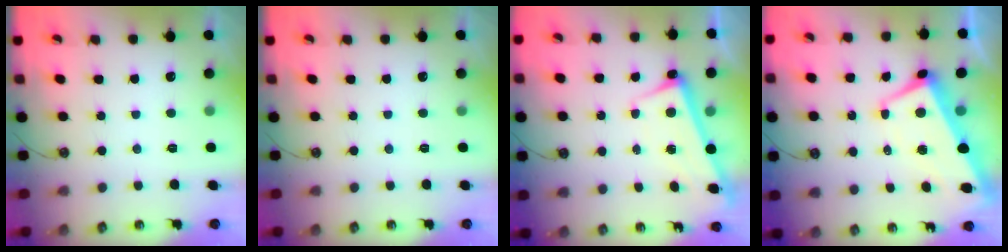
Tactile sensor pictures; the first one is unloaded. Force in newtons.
{"total": 0.0}
{"total": 2.9, "press": 2.9, "slide": 0.4}
{"total": 1.7, "press": 1.1, "slide": 1.4}